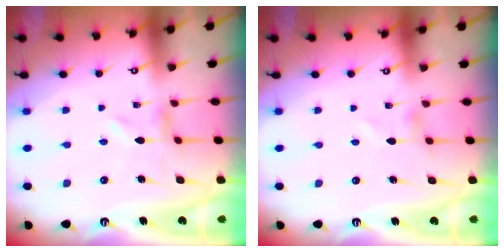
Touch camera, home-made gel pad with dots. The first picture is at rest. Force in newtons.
{"total": 0.8, "press": 0.7, "slide": 0.2}